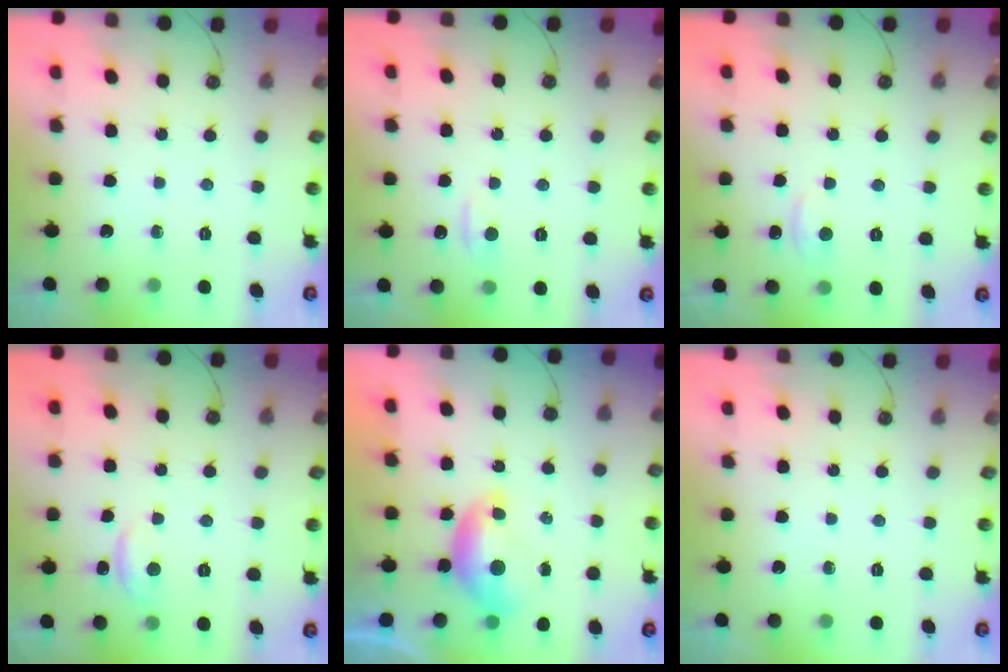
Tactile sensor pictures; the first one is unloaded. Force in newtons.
{"total": 1.7, "press": 1.6, "slide": 0.5}
{"total": 1.8, "press": 1.7, "slide": 0.6}
{"total": 1.4, "press": 1.0, "slide": 1.0}
{"total": 0.6, "press": 0.5, "slide": 0.3}
{"total": 0.0}